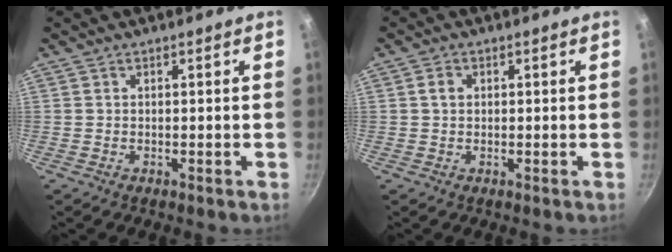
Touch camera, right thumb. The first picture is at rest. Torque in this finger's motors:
{"motor_torque": [-0.35, -0.04, 0.54, -0.14, 0.06]}